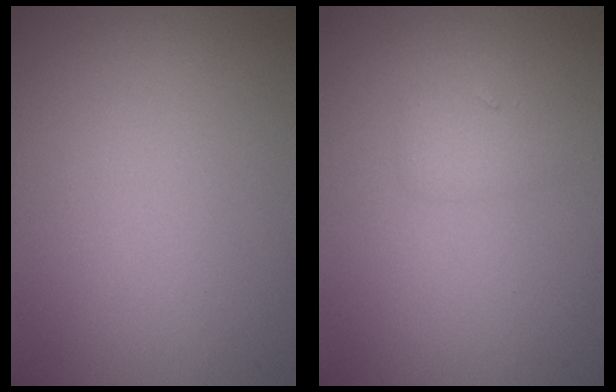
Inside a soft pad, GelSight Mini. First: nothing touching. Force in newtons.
{"total": 1.2, "press": 1.2, "slide": 0.1}